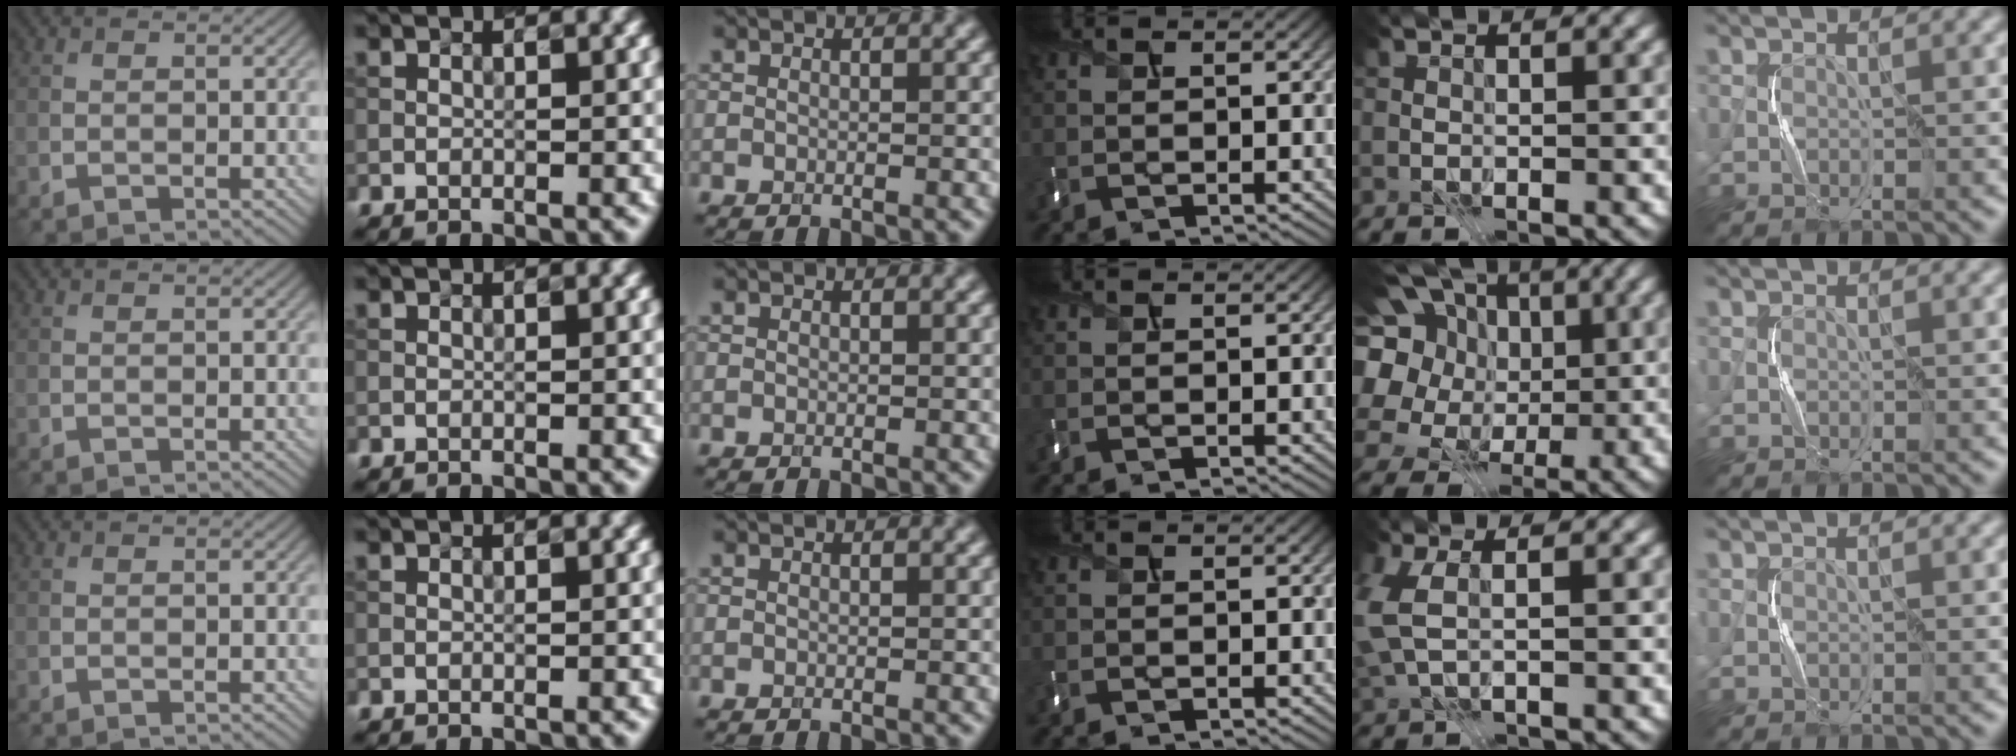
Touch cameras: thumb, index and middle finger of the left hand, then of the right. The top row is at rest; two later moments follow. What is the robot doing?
{"motion": "press", "object": "keyboard"}